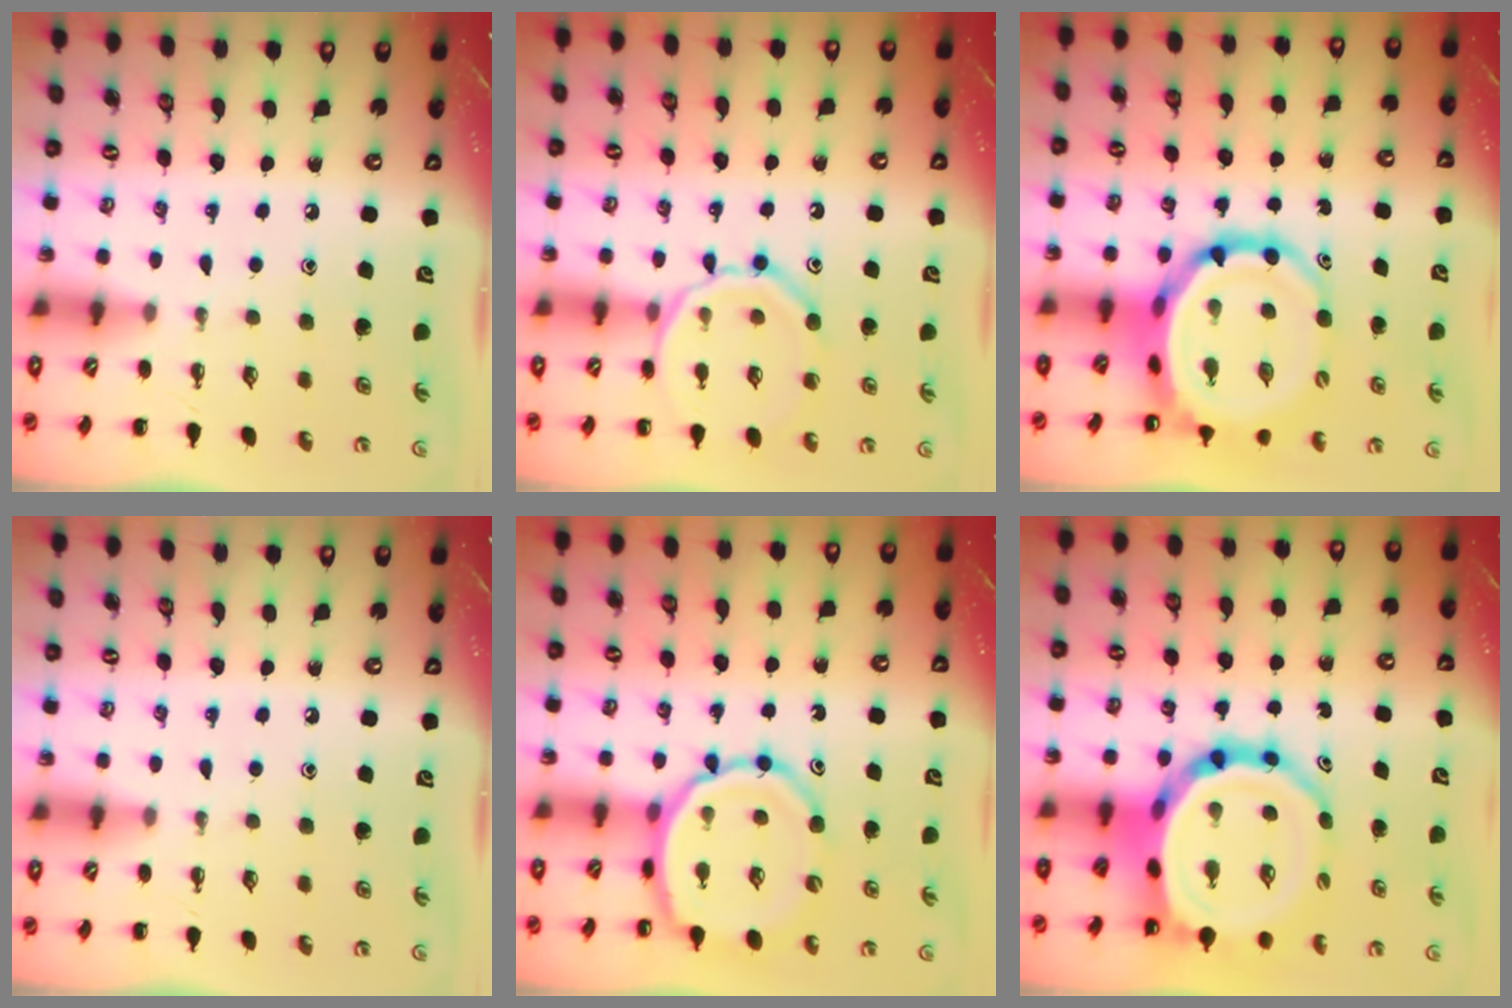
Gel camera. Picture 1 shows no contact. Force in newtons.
{"total": 14.0, "press": 14.0, "slide": 1.6}
{"total": 11.9, "press": 11.5, "slide": 3.1}
{"total": 0.0}
{"total": 12.2, "press": 11.9, "slide": 2.7}
{"total": 17.3, "press": 16.7, "slide": 4.8}